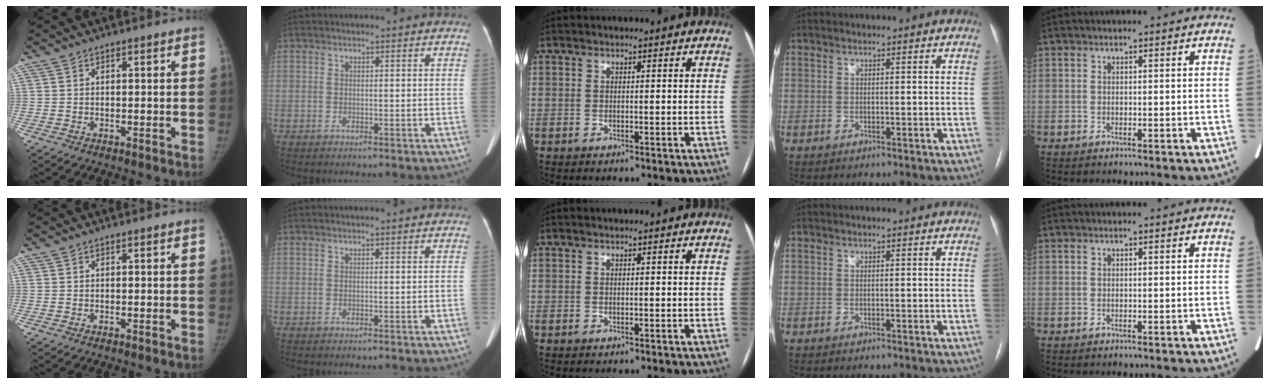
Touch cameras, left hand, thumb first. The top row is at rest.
{}